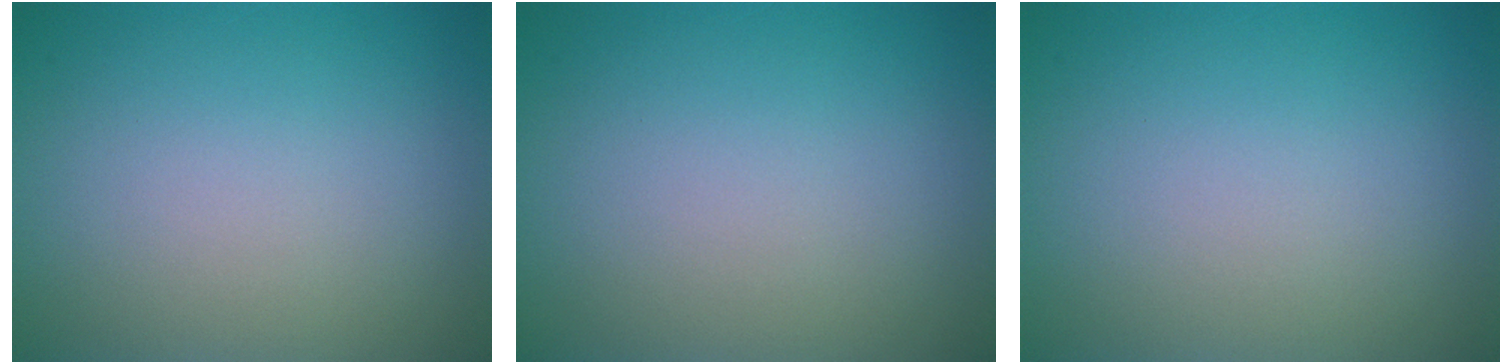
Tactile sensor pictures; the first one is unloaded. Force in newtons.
{"total": 0.0}
{"total": 0.0}